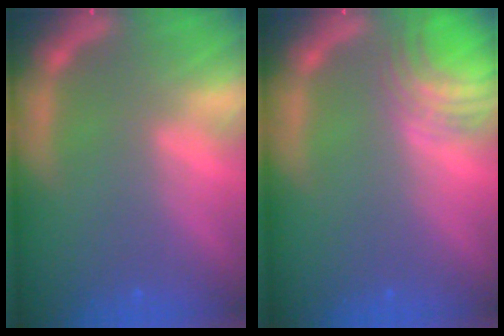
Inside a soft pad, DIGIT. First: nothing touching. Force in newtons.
{"total": 4.5}